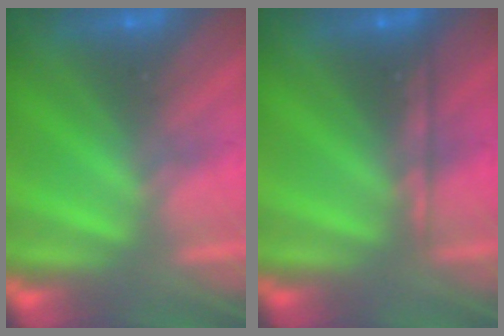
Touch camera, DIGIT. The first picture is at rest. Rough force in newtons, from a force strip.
{"total": 2.1}